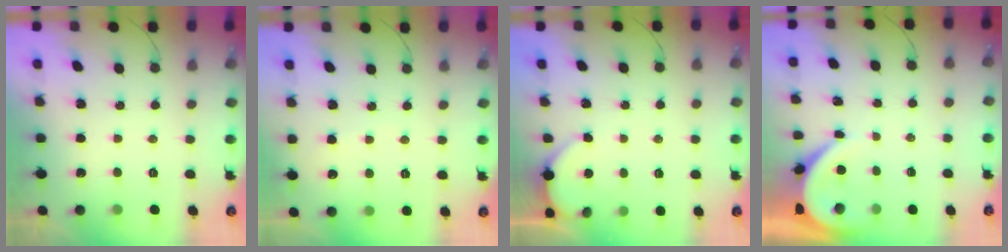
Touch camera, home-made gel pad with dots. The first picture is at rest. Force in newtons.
{"total": 2.7, "press": 2.7, "slide": 0.3}
{"total": 2.0, "press": 2.0, "slide": 0.2}
{"total": 3.9, "press": 3.9, "slide": 0.5}